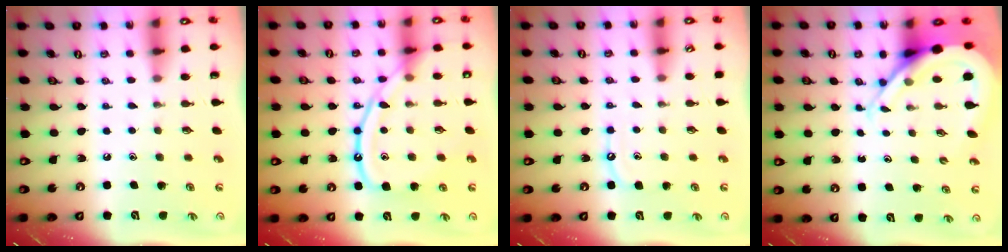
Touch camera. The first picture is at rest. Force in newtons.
{"total": 12.6, "press": 12.6, "slide": 1.0}
{"total": 6.1, "press": 6.1, "slide": 0.6}
{"total": 9.5, "press": 9.5, "slide": 0.8}